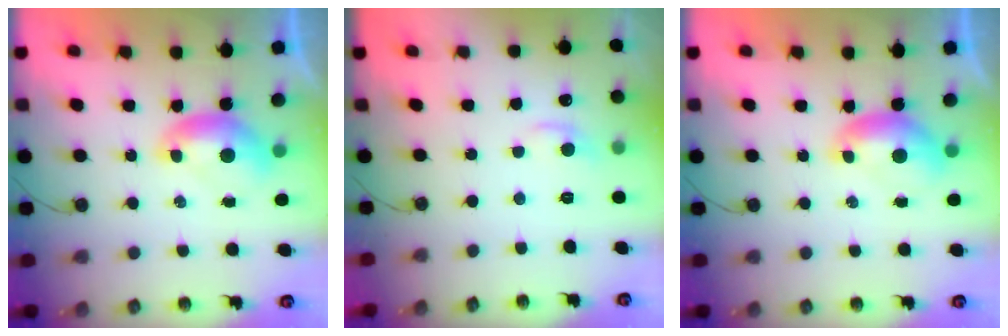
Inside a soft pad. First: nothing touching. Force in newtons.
{"total": 0.8, "press": 0.1, "slide": 0.8}
{"total": 0.0}